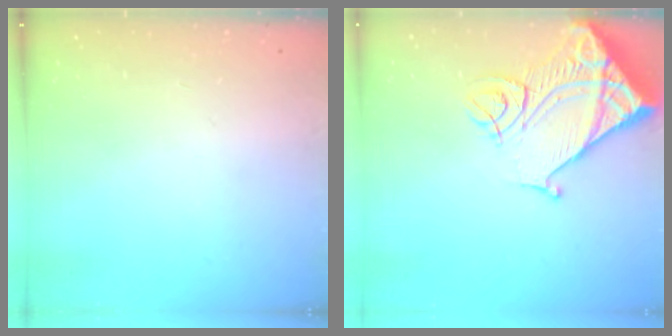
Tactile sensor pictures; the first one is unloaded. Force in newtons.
{"total": 15.3, "press": 15.2, "slide": 1.9}